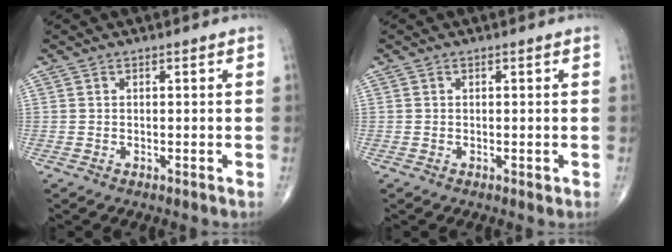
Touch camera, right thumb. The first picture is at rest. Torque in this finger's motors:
{"motor_torque": [0.17, 0.03, 0.06, 0.13, -0.01]}